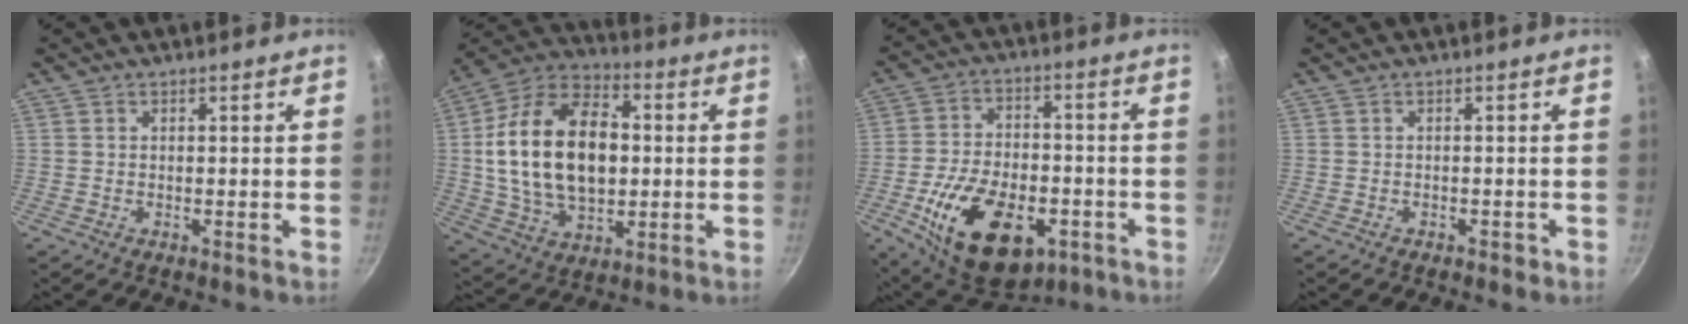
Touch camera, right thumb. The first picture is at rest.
{"total": 22.7, "force": [1.2, 14.4, 17.5], "torque": [-0.289, 0.018, 0.020]}
{"total": 20.7, "force": [-7.6, 12.1, 14.9], "torque": [-0.230, 0.021, -0.114]}
{"total": 1.0, "force": [-0.7, 0.6, 0.4], "torque": [0.001, 0.012, -0.002]}